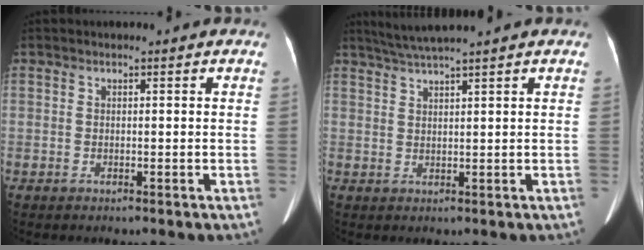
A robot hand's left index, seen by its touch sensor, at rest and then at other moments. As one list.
[{"total": 4.7, "force": [4.0, -1.3, 2.1], "torque": [-0.044, 0.014, 0.078]}]